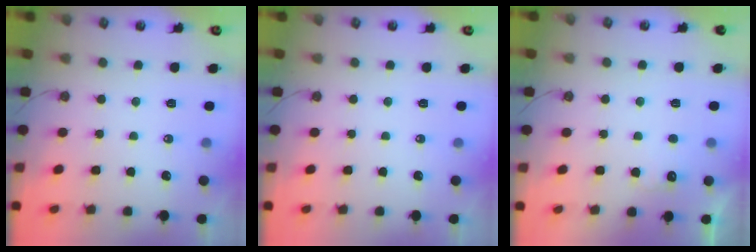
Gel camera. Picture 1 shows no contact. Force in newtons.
{"total": 0.0}
{"total": 3.8, "press": 3.7, "slide": 1.1}